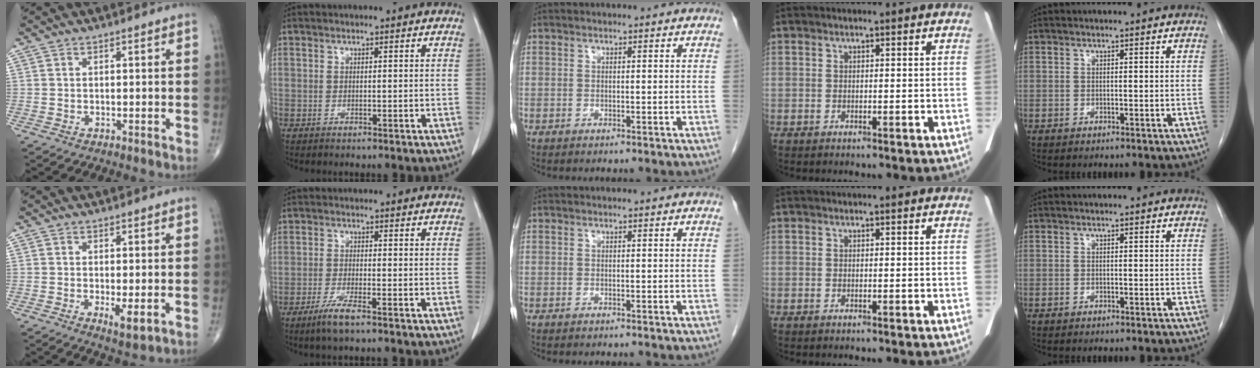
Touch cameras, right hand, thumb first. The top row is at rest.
{"thumb": {"total": 3.5, "force": [-0.7, 1.1, 3.3], "torque": [-0.056, -0.012, -0.009]}, "index": {"total": 4.1, "force": [-2.7, 0.2, 3.0], "torque": [-0.066, -0.010, -0.053]}}